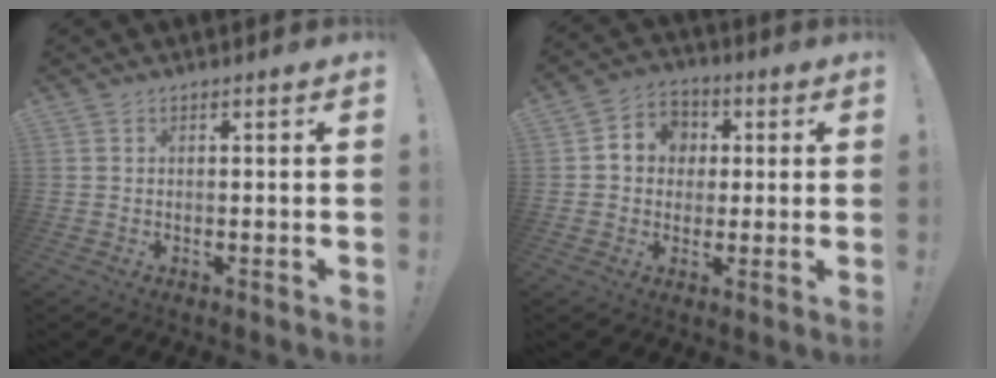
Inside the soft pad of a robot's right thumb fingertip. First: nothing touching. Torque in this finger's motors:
{"motor_torque": [1.06, 0.70, 0.76, 0.00, 0.08]}